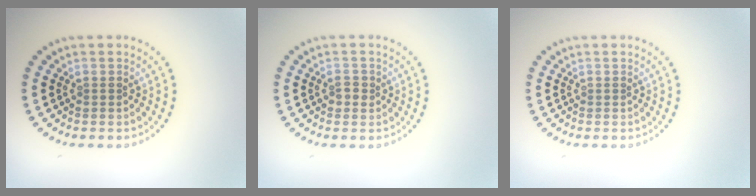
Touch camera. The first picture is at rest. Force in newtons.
{"total": 1.1, "press": 1.1, "slide": 0.2}
{"total": 0.0}